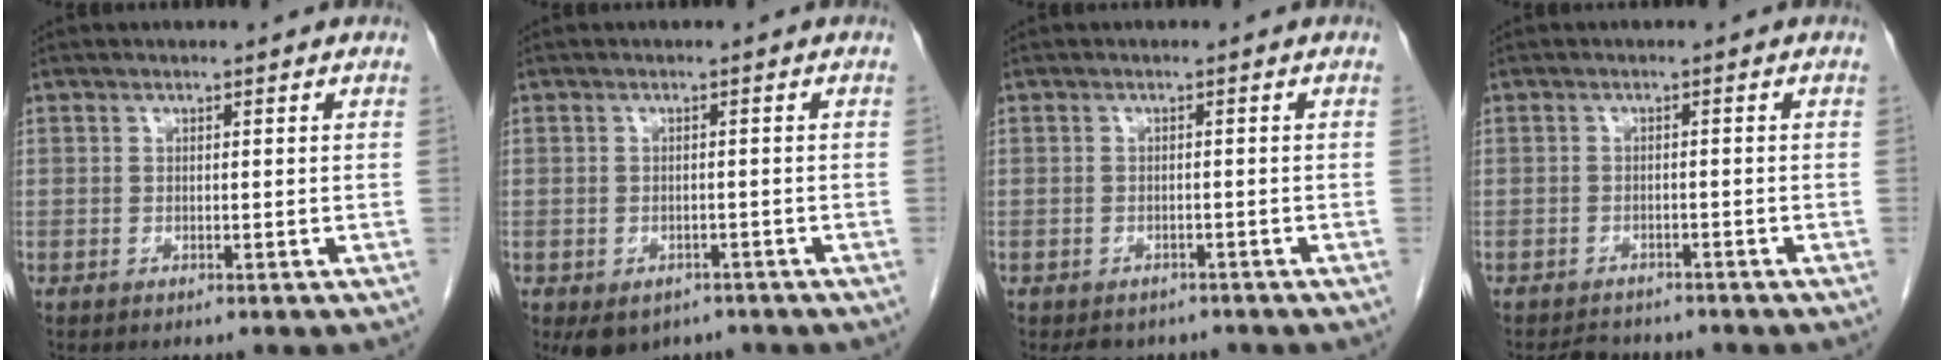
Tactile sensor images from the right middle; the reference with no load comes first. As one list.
[{"total": 5.6, "force": [-3.7, 3.7, 2.0], "torque": [-0.026, 0.002, -0.045]}, {"total": 4.5, "force": [-3.7, 2.4, 0.8], "torque": [-0.003, 0.004, -0.047]}, {"total": 4.1, "force": [-3.8, 1.5, 0.6], "torque": [-0.012, -0.007, -0.057]}]